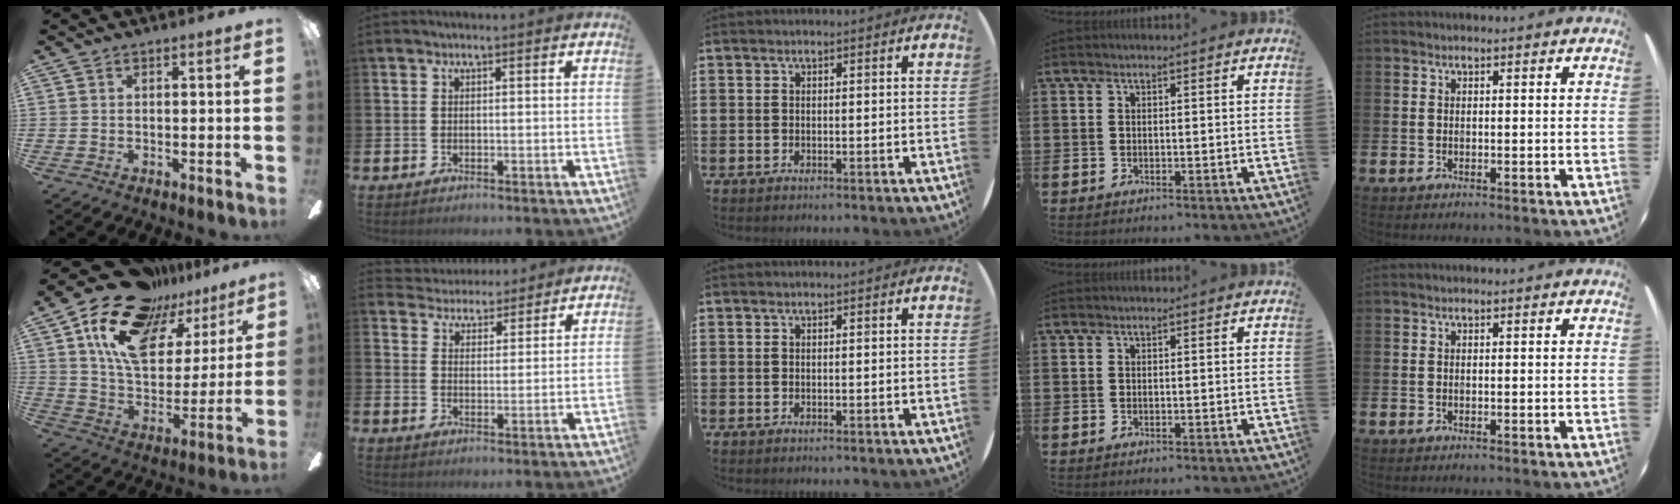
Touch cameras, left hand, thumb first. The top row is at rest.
{"thumb": {"total": 21.1, "force": [12.8, 11.5, 12.1], "torque": [-0.222, -0.067, 0.228]}, "index": {"total": 4.1, "force": [3.9, 1.2, -0.6], "torque": [-0.014, -0.024, 0.071]}}